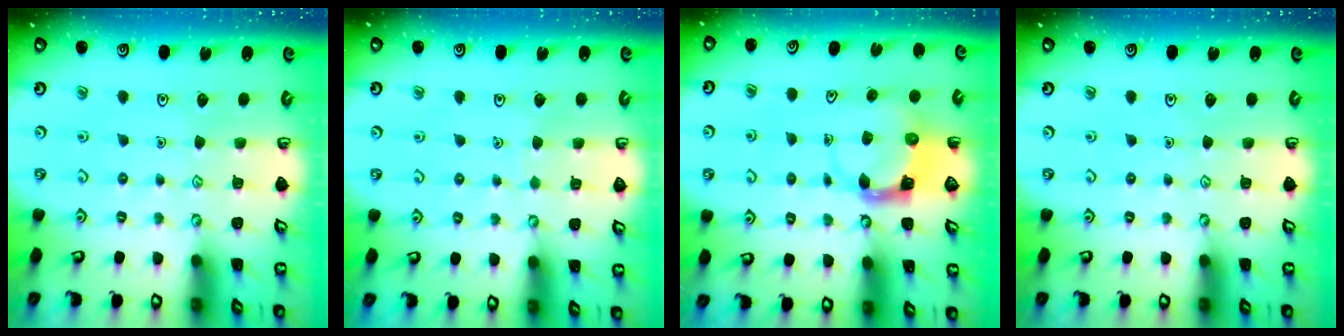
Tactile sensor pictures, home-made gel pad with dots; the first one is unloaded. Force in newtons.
{"total": 1.4, "press": 1.4, "slide": 0.1}
{"total": 3.9, "press": 3.8, "slide": 0.7}
{"total": 0.0}